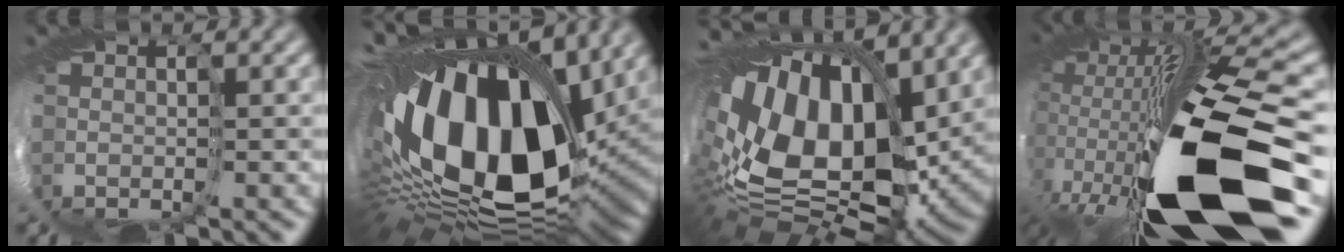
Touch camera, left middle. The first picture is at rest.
{"total": 17.7, "force": [2.9, 10.5, 14.0], "torque": [-0.293, -0.037, 0.055]}
{"total": 15.9, "force": [3.7, 9.9, 11.9], "torque": [-0.259, 0.003, 0.067]}
{"total": 15.6, "force": [-6.3, 4.2, 13.7], "torque": [-0.264, -0.049, -0.098]}